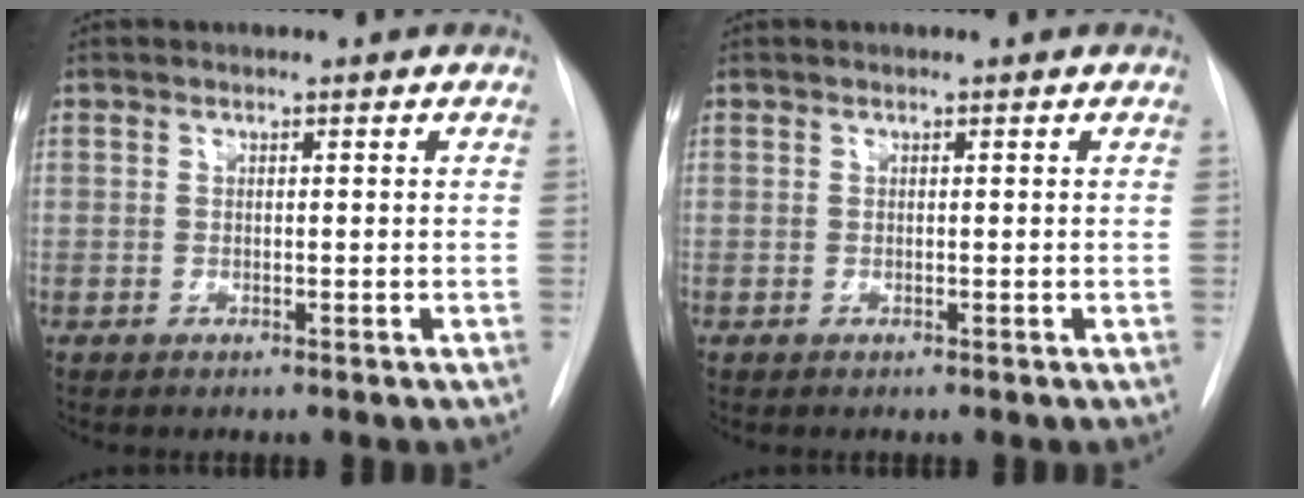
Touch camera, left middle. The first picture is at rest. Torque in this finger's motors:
{"motor_torque": [0.03, -0.02, 0.01, 0.00]}